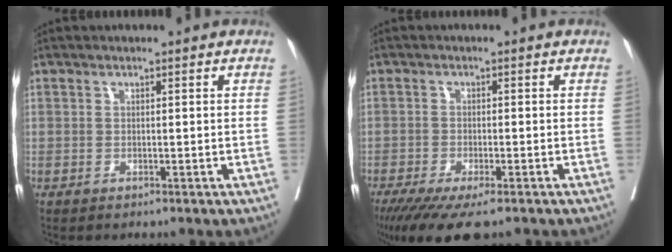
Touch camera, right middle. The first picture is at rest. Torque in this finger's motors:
{"motor_torque": [1.12, -1.02, 0.52, 0.16]}